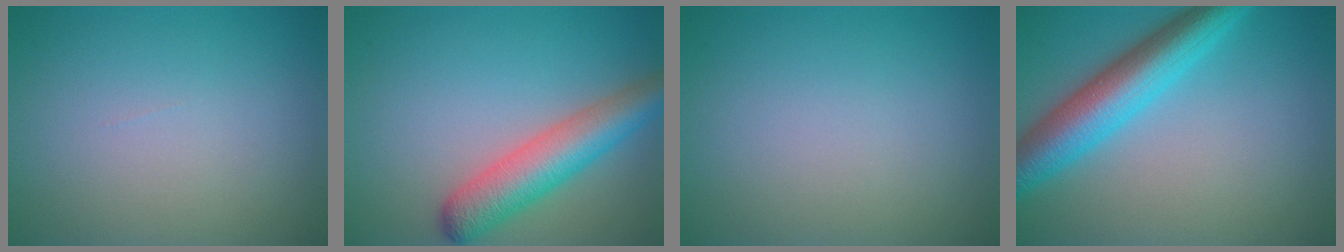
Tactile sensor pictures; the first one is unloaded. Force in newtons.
{"total": 5.7, "press": 5.7, "slide": 0.3}
{"total": 0.0}
{"total": 6.9, "press": 6.9, "slide": 0.1}